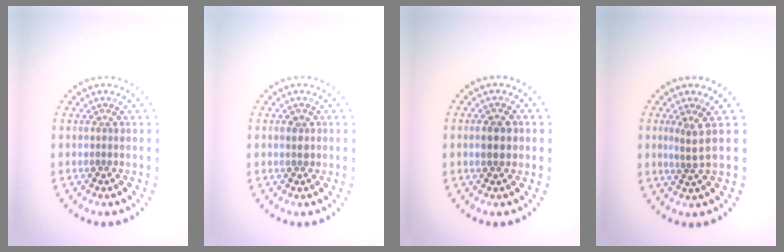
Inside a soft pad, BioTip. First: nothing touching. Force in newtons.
{"total": 1.1, "press": 1.0, "slide": 0.2}
{"total": 2.5, "press": 2.4, "slide": 0.2}
{"total": 1.8, "press": 1.1, "slide": 1.4}